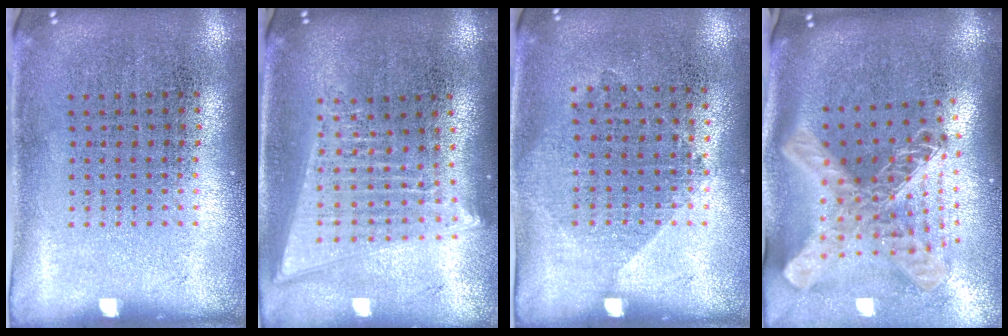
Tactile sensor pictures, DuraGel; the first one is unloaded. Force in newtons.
{"total": 1.8, "press": 1.6, "slide": 0.9}
{"total": 1.0, "press": 0.9, "slide": 0.5}
{"total": 3.0, "press": 2.1, "slide": 2.1}